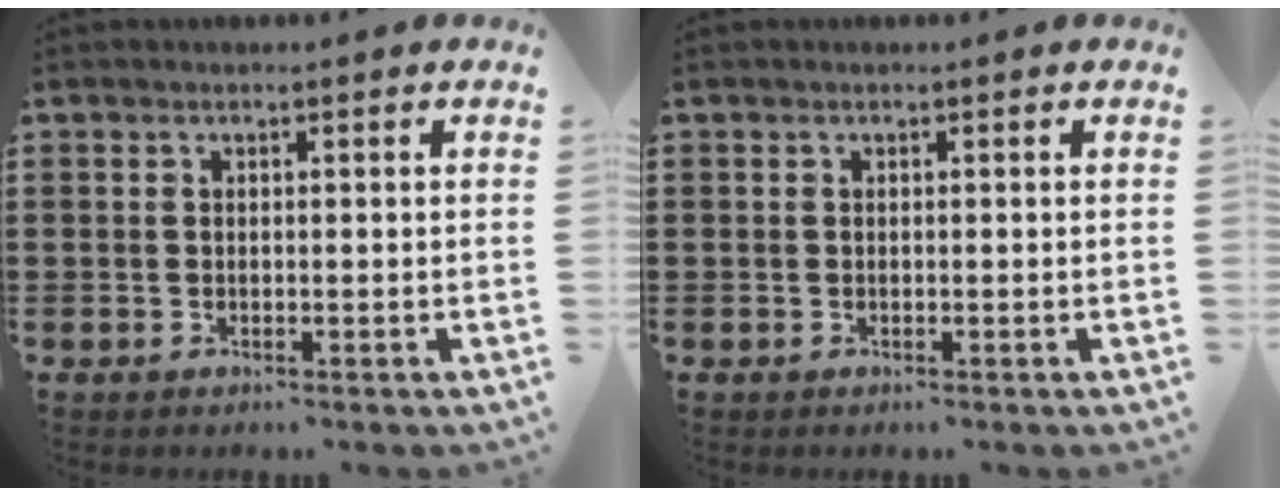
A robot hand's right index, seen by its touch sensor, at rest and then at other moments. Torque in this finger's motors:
{"motor_torque": [-0.08, 0.08, 0.00, 0.00]}